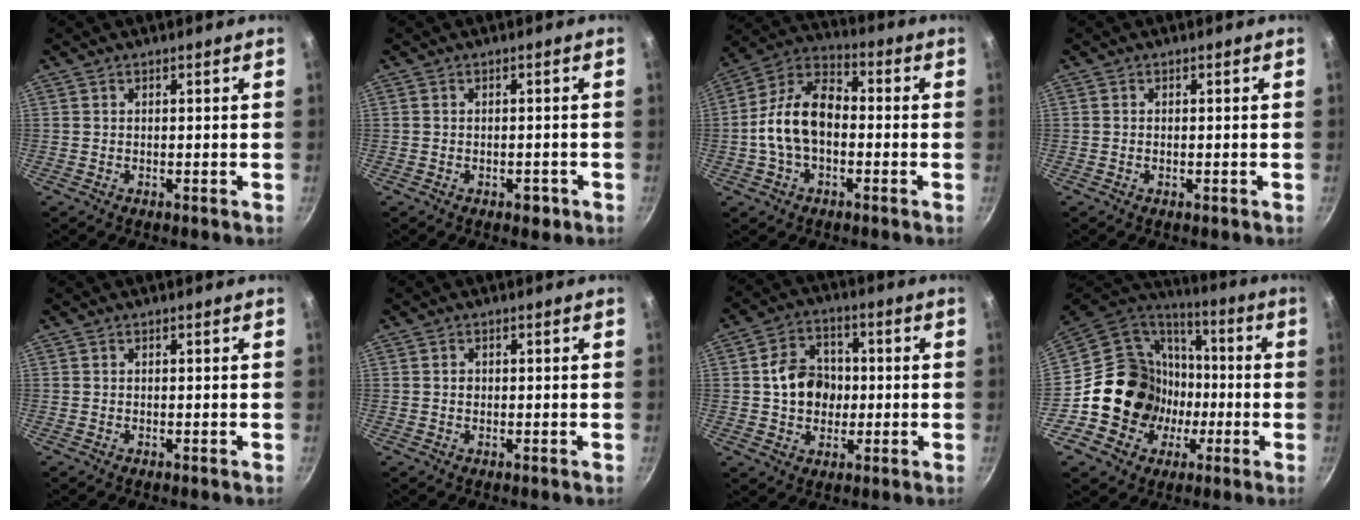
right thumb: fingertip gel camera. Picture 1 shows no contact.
{"total": 2.1, "force": [-1.0, 1.3, 1.3], "torque": [-0.008, 0.014, -0.004]}
{"total": 13.6, "force": [-1.7, 8.6, 10.4], "torque": [-0.165, 0.045, -0.049]}
{"total": 0.5, "force": [-0.1, 0.3, 0.4], "torque": [-0.007, 0.000, -0.002]}
{"total": 0.0}
{"total": 1.2, "force": [0.1, 1.0, 0.6], "torque": [-0.007, 0.005, 0.001]}
{"total": 10.4, "force": [0.1, 8.5, 6.0], "torque": [-0.071, 0.015, -0.005]}
{"total": 20.5, "force": [-2.8, 18.5, 8.4], "torque": [-0.116, 0.043, -0.030]}